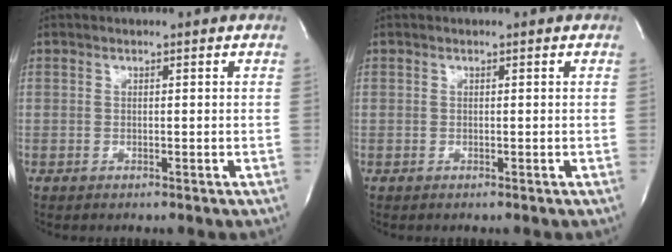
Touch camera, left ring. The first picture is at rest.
{"total": 0.0}